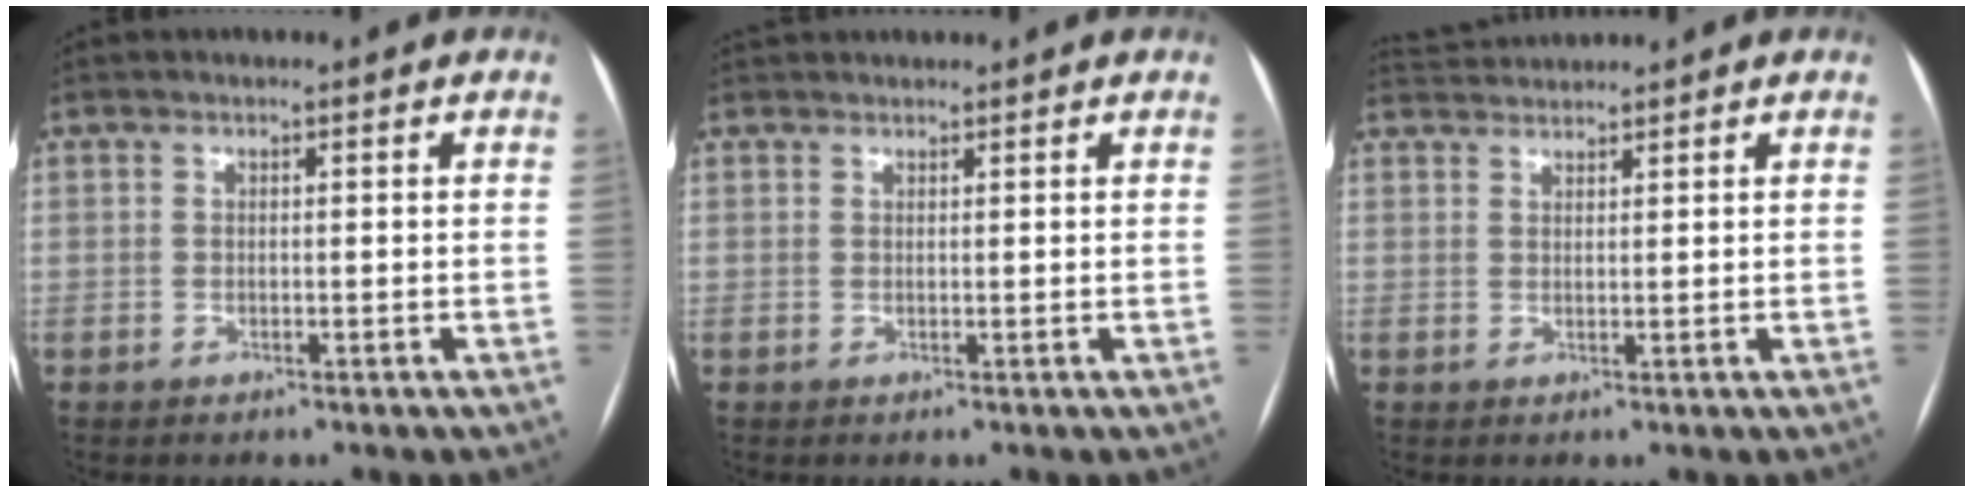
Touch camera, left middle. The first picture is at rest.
{"total": 3.1, "force": [2.9, 0.6, 0.7], "torque": [-0.009, 0.036, 0.047]}
{"total": 3.3, "force": [3.3, -0.2, -0.1], "torque": [-0.007, 0.023, 0.066]}